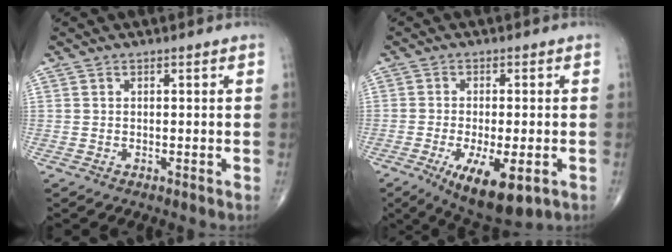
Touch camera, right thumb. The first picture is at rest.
{"total": 11.7, "force": [-4.7, 4.2, 9.9], "torque": [-0.161, -0.013, -0.067]}